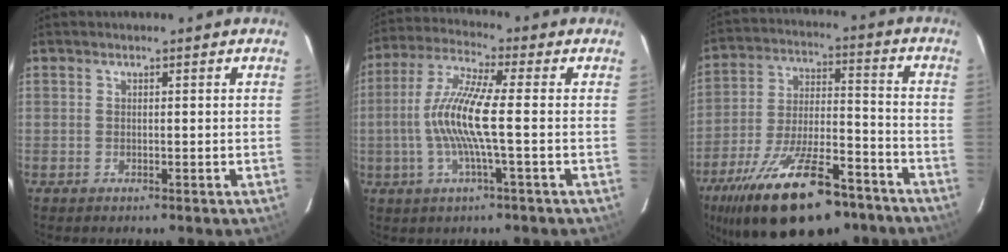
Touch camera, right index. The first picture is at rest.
{"total": 10.8, "force": [-1.3, 0.5, 10.7], "torque": [-0.217, 0.005, -0.025]}
{"total": 24.8, "force": [-17.3, 9.3, 15.1], "torque": [-0.281, -0.025, -0.263]}